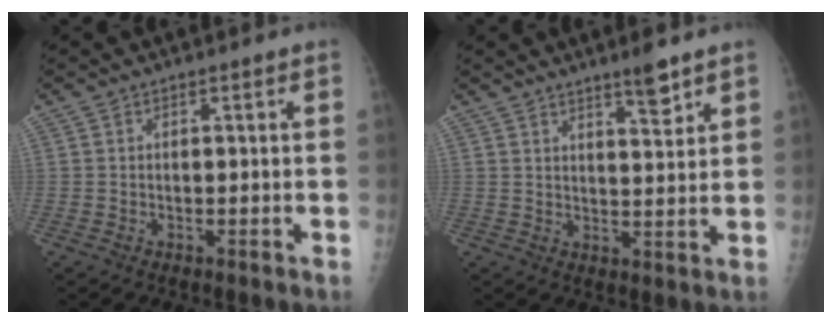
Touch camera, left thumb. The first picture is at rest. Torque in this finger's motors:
{"motor_torque": [-0.23, -0.13, -0.33, -0.12, 0.12]}